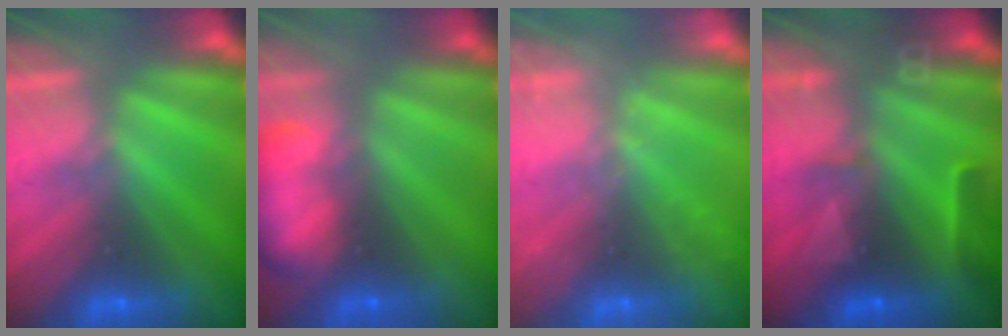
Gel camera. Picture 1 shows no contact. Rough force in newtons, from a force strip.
{"total": 7.7}
{"total": 2.3}
{"total": 8.3}